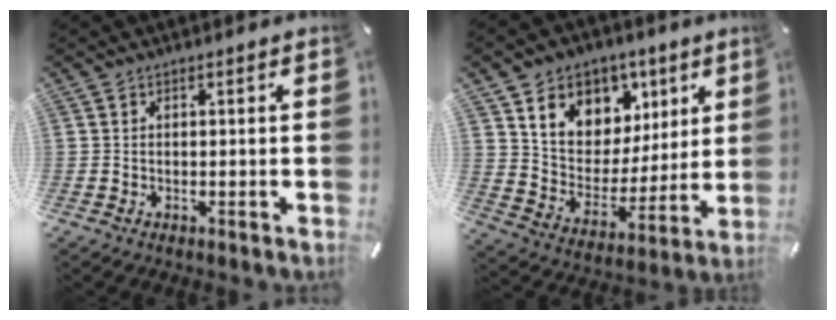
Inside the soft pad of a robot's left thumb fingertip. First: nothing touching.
{"total": 11.2, "force": [6.1, 9.2, 1.8], "torque": [-0.039, -0.050, 0.119]}